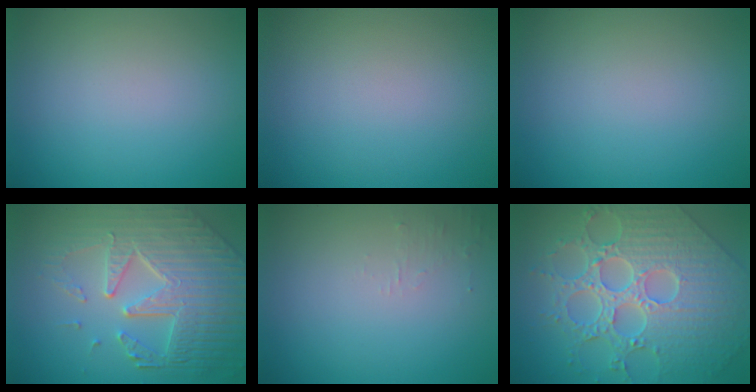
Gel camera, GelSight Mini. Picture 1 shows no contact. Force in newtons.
{"total": 0.0}
{"total": 0.0}
{"total": 8.8, "press": 6.1, "slide": 6.4}
{"total": 0.9, "press": 0.9, "slide": 0.1}
{"total": 9.4, "press": 6.9, "slide": 6.4}